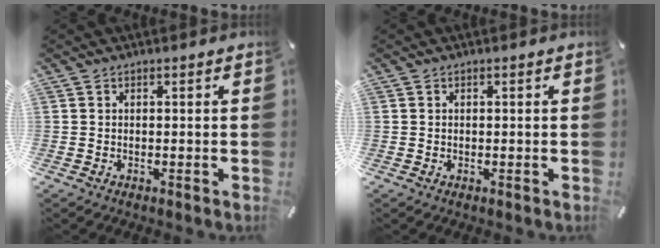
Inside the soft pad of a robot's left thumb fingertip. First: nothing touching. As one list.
[{"total": 0.0}]